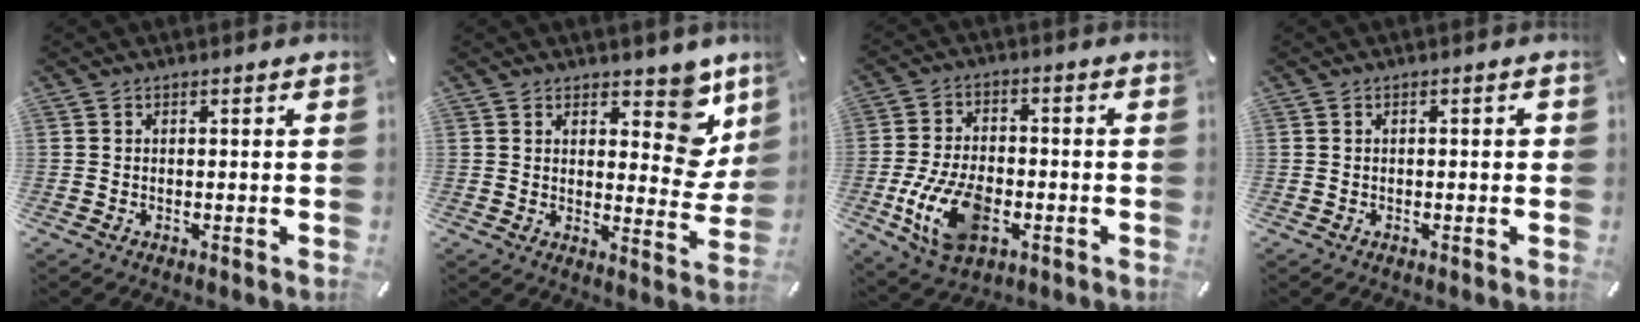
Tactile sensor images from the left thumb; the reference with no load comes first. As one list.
[{"total": 10.7, "force": [6.5, 5.7, 6.3], "torque": [-0.053, -0.054, 0.110]}, {"total": 14.2, "force": [-4.4, 8.7, 10.2], "torque": [-0.212, 0.003, -0.077]}, {"total": 1.1, "force": [-0.2, 0.6, 0.9], "torque": [-0.017, 0.003, -0.004]}]